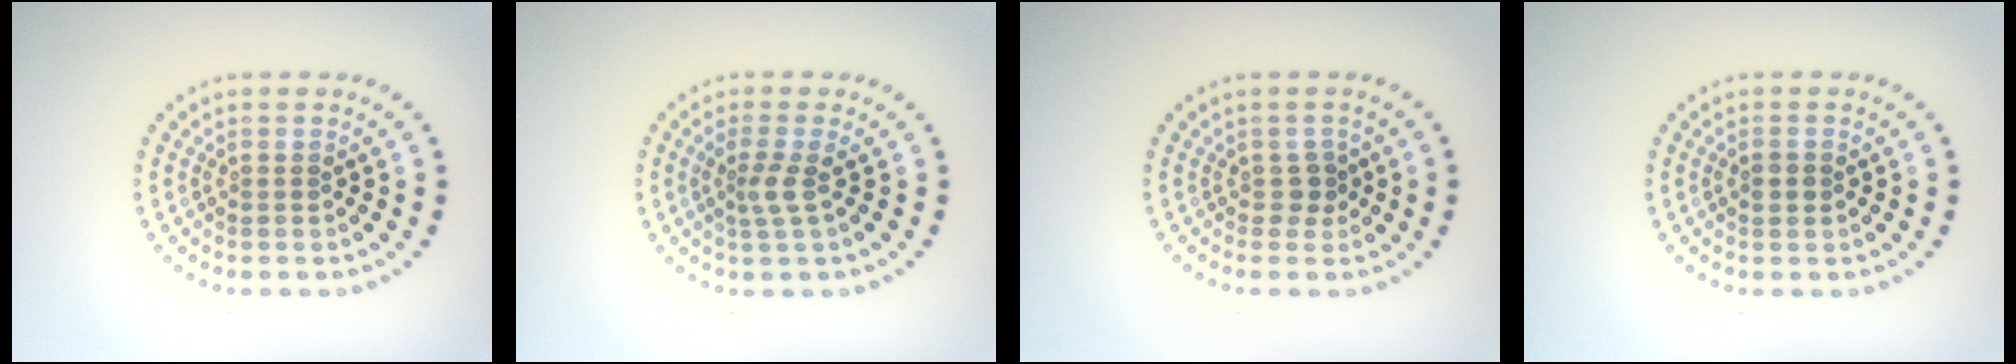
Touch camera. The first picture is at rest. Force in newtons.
{"total": 1.9, "press": 1.4, "slide": 1.3}
{"total": 1.3, "press": 1.0, "slide": 0.8}
{"total": 1.4, "press": 1.4, "slide": 0.3}